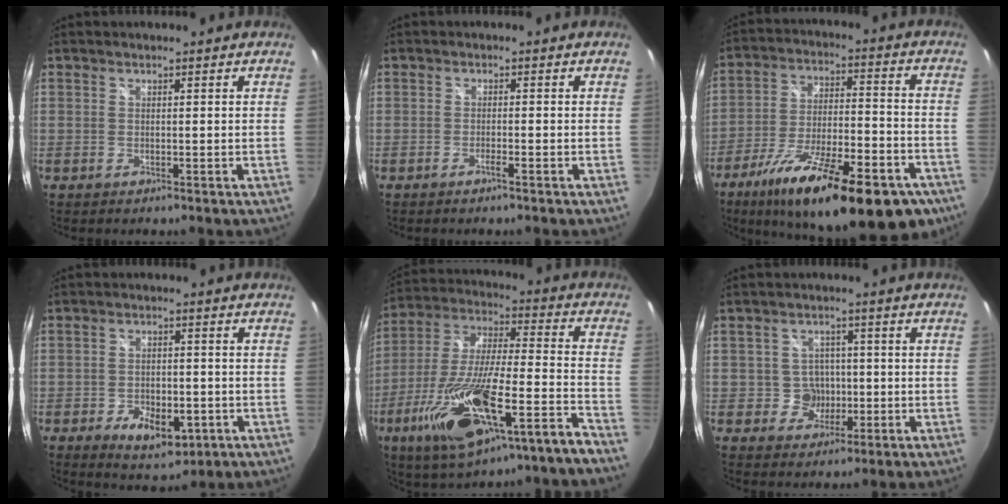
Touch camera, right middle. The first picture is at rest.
{"total": 1.2, "force": [-1.0, -0.1, 0.7], "torque": [-0.019, 0.002, -0.020]}
{"total": 26.9, "force": [-17.5, 8.4, 18.7], "torque": [-0.302, -0.037, -0.254]}
{"total": 8.5, "force": [-3.9, 4.9, 5.8], "torque": [-0.114, -0.006, -0.051]}
{"total": 22.3, "force": [-13.7, 3.3, 17.2], "torque": [-0.313, -0.042, -0.232]}
{"total": 4.7, "force": [-0.9, 4.5, 0.6], "torque": [-0.015, 0.015, -0.005]}